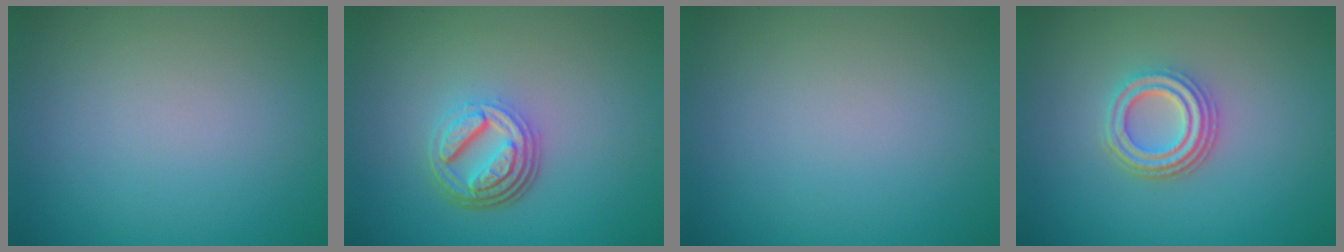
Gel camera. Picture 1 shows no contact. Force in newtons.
{"total": 4.9, "press": 3.5, "slide": 3.4}
{"total": 0.0}
{"total": 3.7, "press": 3.0, "slide": 2.1}